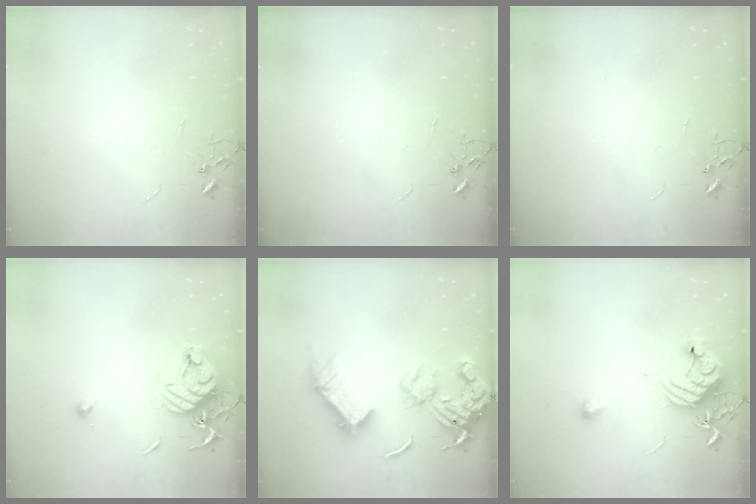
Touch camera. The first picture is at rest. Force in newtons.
{"total": 0.0}
{"total": 0.0}
{"total": 10.4, "press": 10.4, "slide": 0.8}
{"total": 18.2, "press": 18.1, "slide": 2.1}
{"total": 12.8, "press": 12.7, "slide": 0.7}